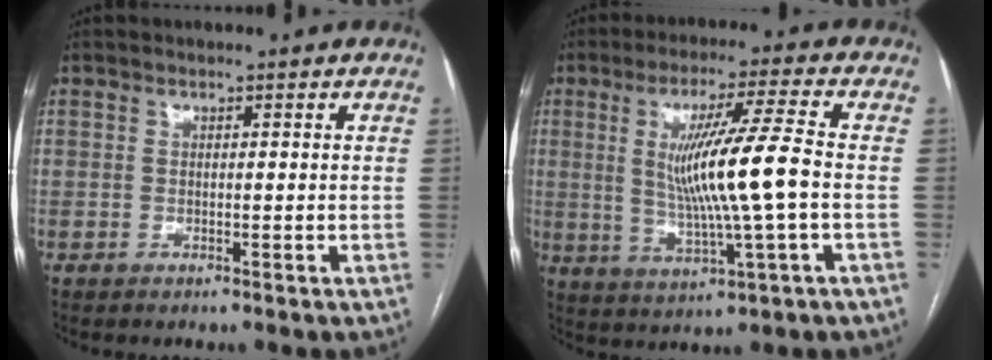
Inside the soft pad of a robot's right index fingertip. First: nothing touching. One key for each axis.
{"total": 12.4, "fx": 0.0, "fy": -0.5, "fz": 12.4, "tx": -0.228, "ty": -0.005, "tz": 0.002}